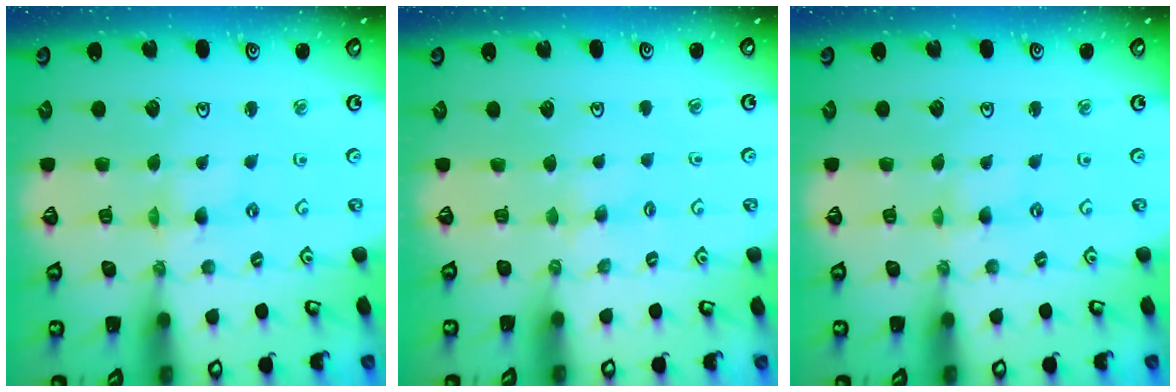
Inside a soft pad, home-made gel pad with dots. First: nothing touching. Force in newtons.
{"total": 1.9, "press": 1.8, "slide": 0.3}
{"total": 0.0}